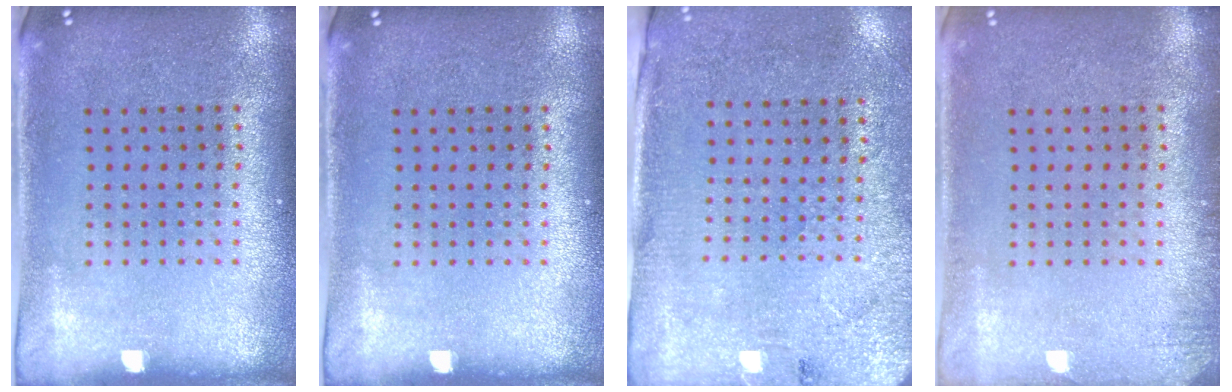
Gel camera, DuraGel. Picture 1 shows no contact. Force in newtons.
{"total": 0.0}
{"total": 2.7, "press": 2.3, "slide": 1.4}
{"total": 1.2, "press": 1.2, "slide": 0.2}